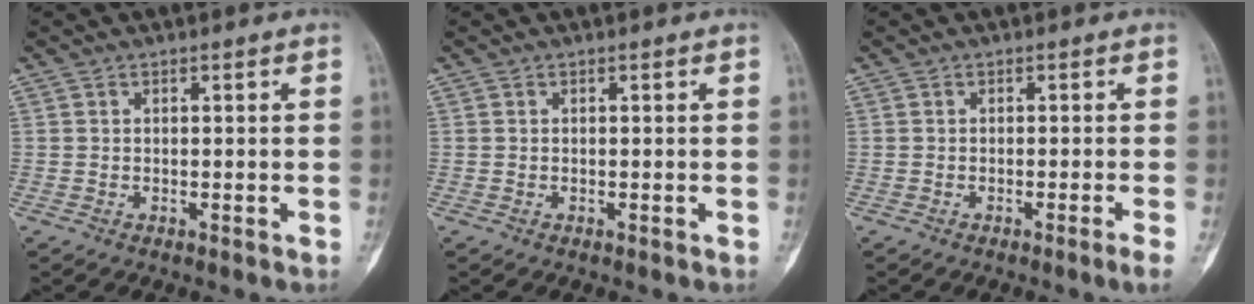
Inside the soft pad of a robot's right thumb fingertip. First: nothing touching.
{"total": 0.0}
{"total": 1.9, "force": [-1.0, -0.6, 1.5], "torque": [-0.032, -0.001, -0.016]}